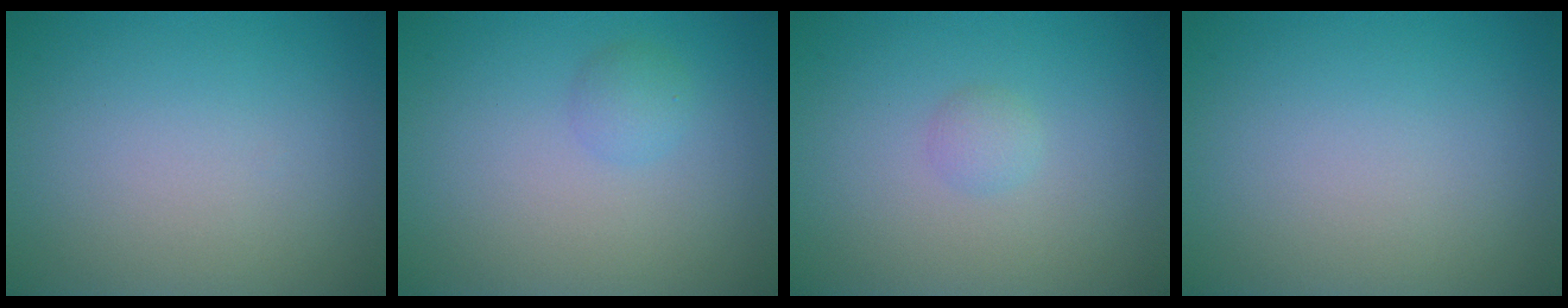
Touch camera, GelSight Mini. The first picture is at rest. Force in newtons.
{"total": 1.2, "press": 1.2, "slide": 0.1}
{"total": 1.0, "press": 1.0, "slide": 0.0}
{"total": 0.0}